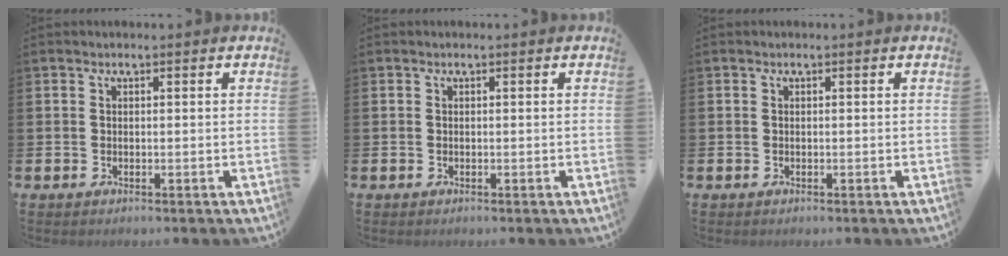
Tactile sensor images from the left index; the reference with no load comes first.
{"total": 0.0}
{"total": 0.0}